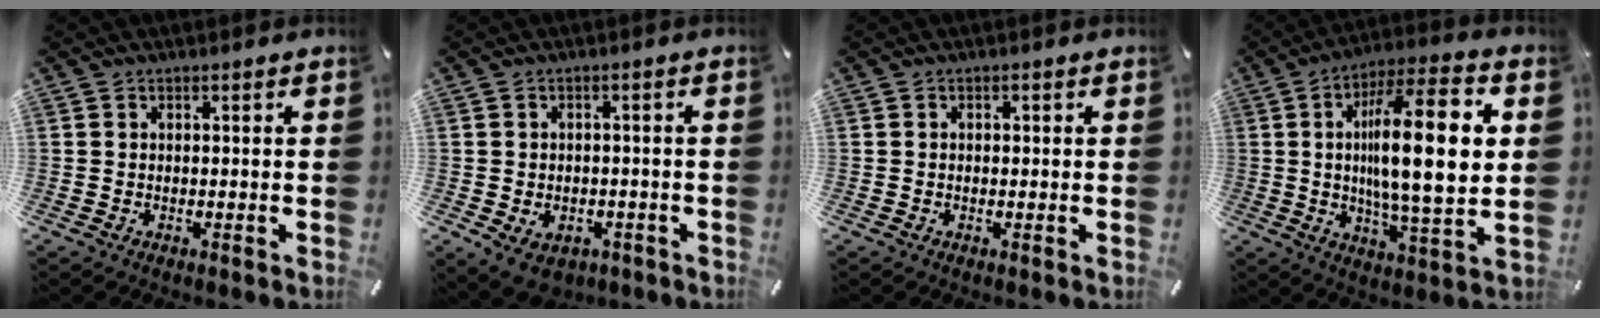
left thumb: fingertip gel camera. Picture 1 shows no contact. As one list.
[{"total": 5.7, "force": [-2.6, 4.2, 2.9], "torque": [-0.056, 0.017, -0.044]}, {"total": 0.6, "force": [-0.1, 0.5, 0.4], "torque": [-0.007, 0.003, -0.003]}, {"total": 22.7, "force": [3.7, 6.6, 21.4], "torque": [-0.362, -0.012, 0.042]}]